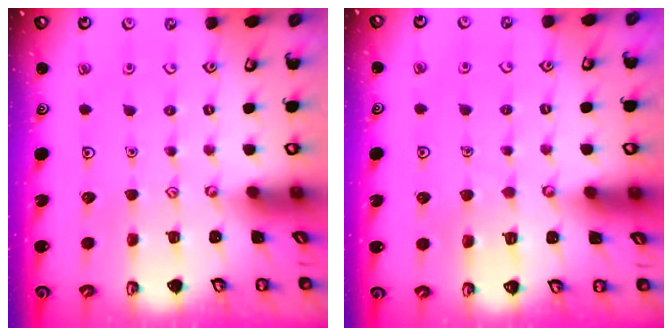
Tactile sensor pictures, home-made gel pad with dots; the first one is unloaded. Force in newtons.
{"total": 3.9, "press": 3.9, "slide": 0.3}